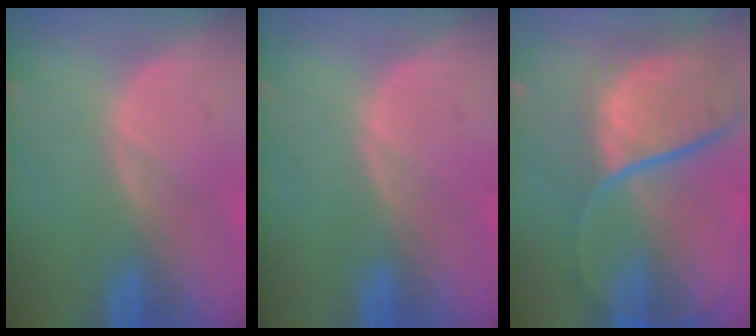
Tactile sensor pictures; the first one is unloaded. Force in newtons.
{"total": 0.0}
{"total": 12.1, "press": 9.9, "slide": 7.0}